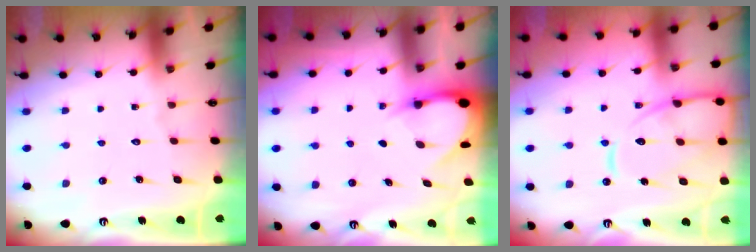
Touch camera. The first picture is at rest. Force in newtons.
{"total": 3.8, "press": 3.8, "slide": 0.2}
{"total": 13.7, "press": 13.6, "slide": 1.4}